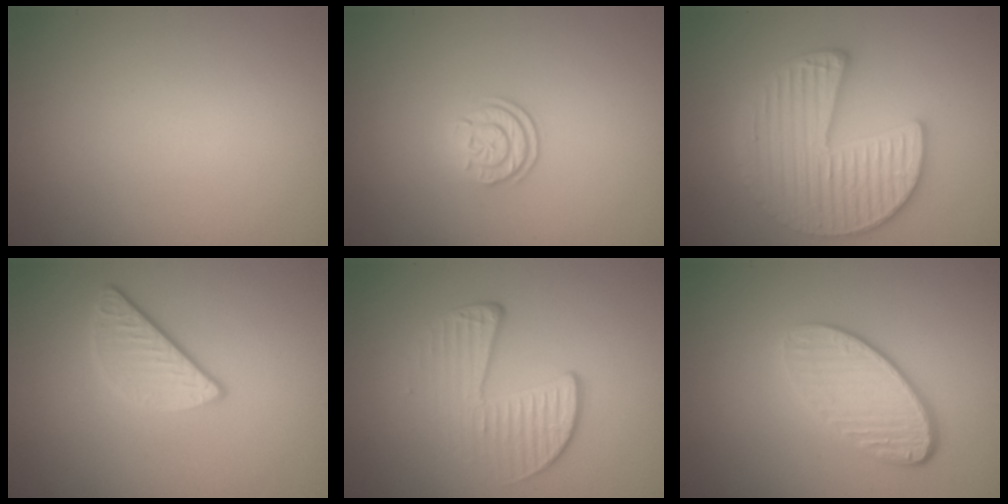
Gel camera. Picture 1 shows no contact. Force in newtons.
{"total": 2.3, "press": 1.7, "slide": 1.5}
{"total": 6.0, "press": 5.9, "slide": 0.9}
{"total": 2.9, "press": 2.3, "slide": 1.7}
{"total": 4.1, "press": 2.7, "slide": 3.1}
{"total": 4.5, "press": 3.2, "slide": 3.2}